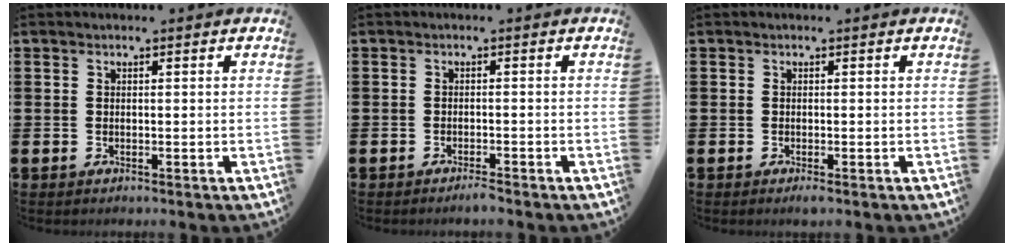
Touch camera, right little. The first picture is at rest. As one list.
[{"total": 1.1, "force": [-1.0, -0.1, 0.4], "torque": [-0.007, -0.001, -0.019]}, {"total": 0.6, "force": [-0.2, 0.1, 0.5], "torque": [-0.010, -0.002, -0.003]}]